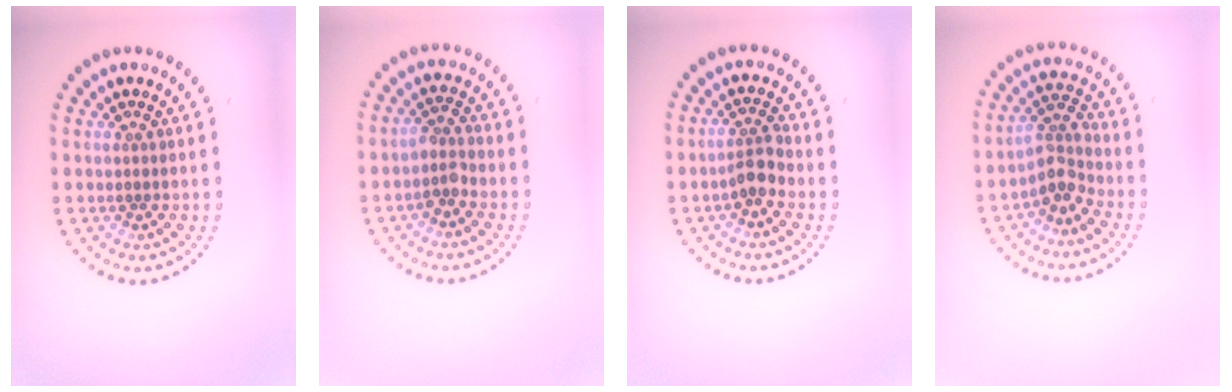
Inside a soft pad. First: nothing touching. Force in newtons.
{"total": 1.8, "press": 1.2, "slide": 1.3}
{"total": 2.2, "press": 1.9, "slide": 1.2}
{"total": 2.8, "press": 2.2, "slide": 1.7}